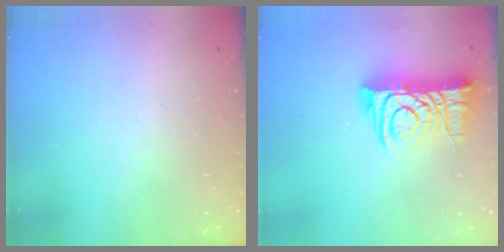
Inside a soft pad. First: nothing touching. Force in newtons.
{"total": 12.5, "press": 12.4, "slide": 1.3}